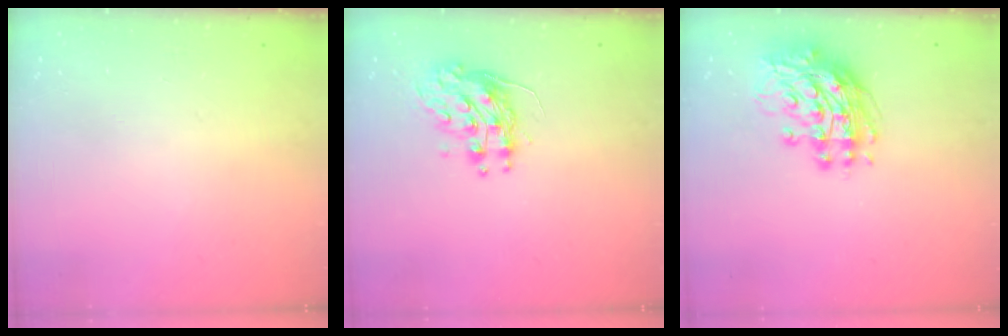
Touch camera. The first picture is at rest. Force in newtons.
{"total": 9.2, "press": 9.2, "slide": 0.7}
{"total": 12.2, "press": 12.1, "slide": 1.3}